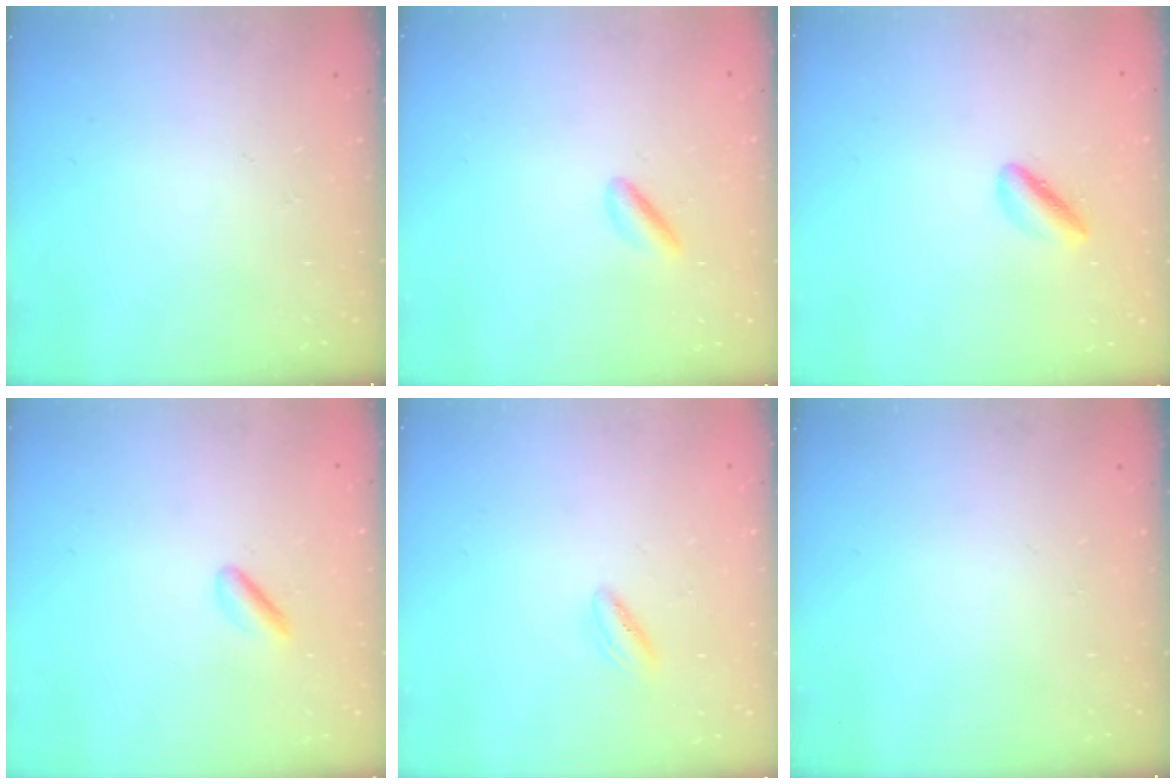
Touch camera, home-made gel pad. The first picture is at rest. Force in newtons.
{"total": 2.3, "press": 2.2, "slide": 0.4}
{"total": 2.8, "press": 2.8, "slide": 0.5}
{"total": 1.8, "press": 1.6, "slide": 0.8}
{"total": 3.1, "press": 2.8, "slide": 1.1}
{"total": 0.0}